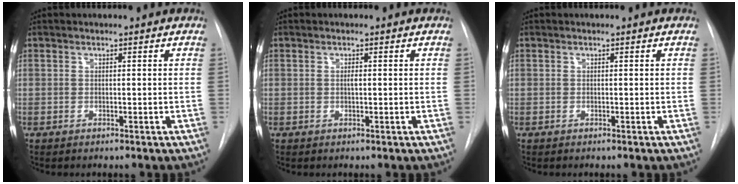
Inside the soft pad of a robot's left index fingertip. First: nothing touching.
{"total": 0.5, "force": [0.0, 0.1, 0.5], "torque": [-0.014, -0.003, 0.000]}
{"total": 0.0}